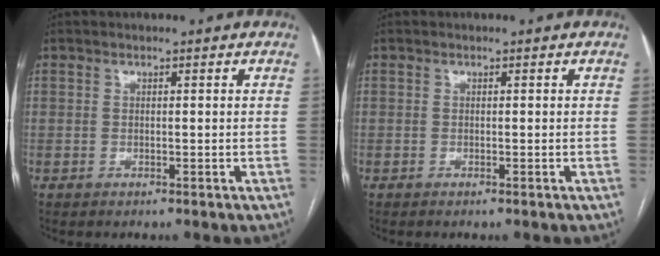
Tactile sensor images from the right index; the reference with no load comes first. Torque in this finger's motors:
{"motor_torque": [0.13, -0.10, 0.06, 0.00]}